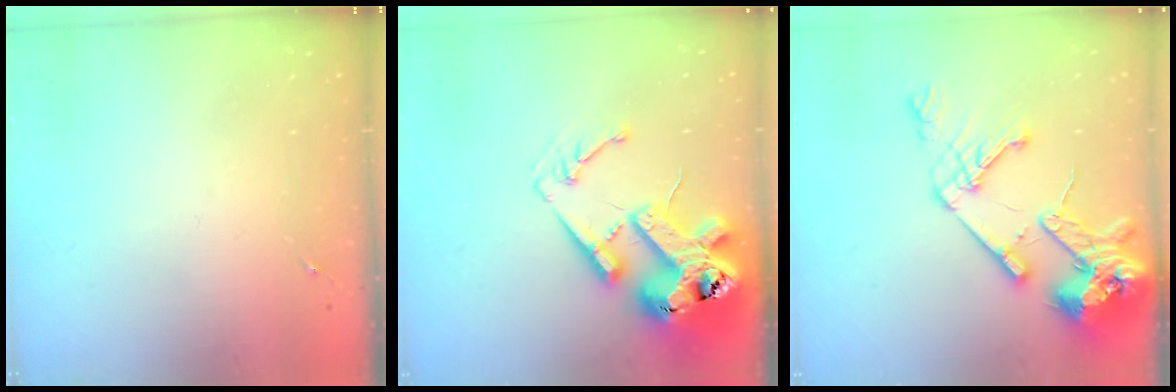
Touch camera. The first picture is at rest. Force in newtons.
{"total": 24.1, "press": 23.9, "slide": 3.2}
{"total": 18.4, "press": 18.2, "slide": 2.5}